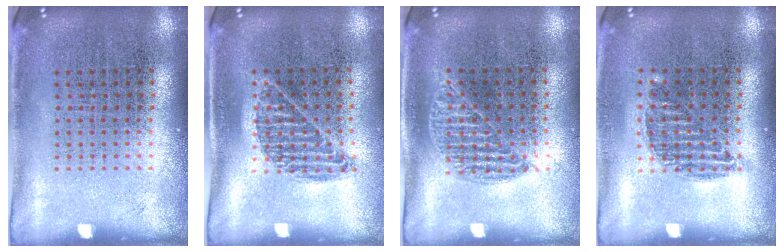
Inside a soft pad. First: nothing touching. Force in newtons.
{"total": 0.9, "press": 0.8, "slide": 0.4}
{"total": 0.9, "press": 0.8, "slide": 0.4}
{"total": 0.9, "press": 0.8, "slide": 0.4}